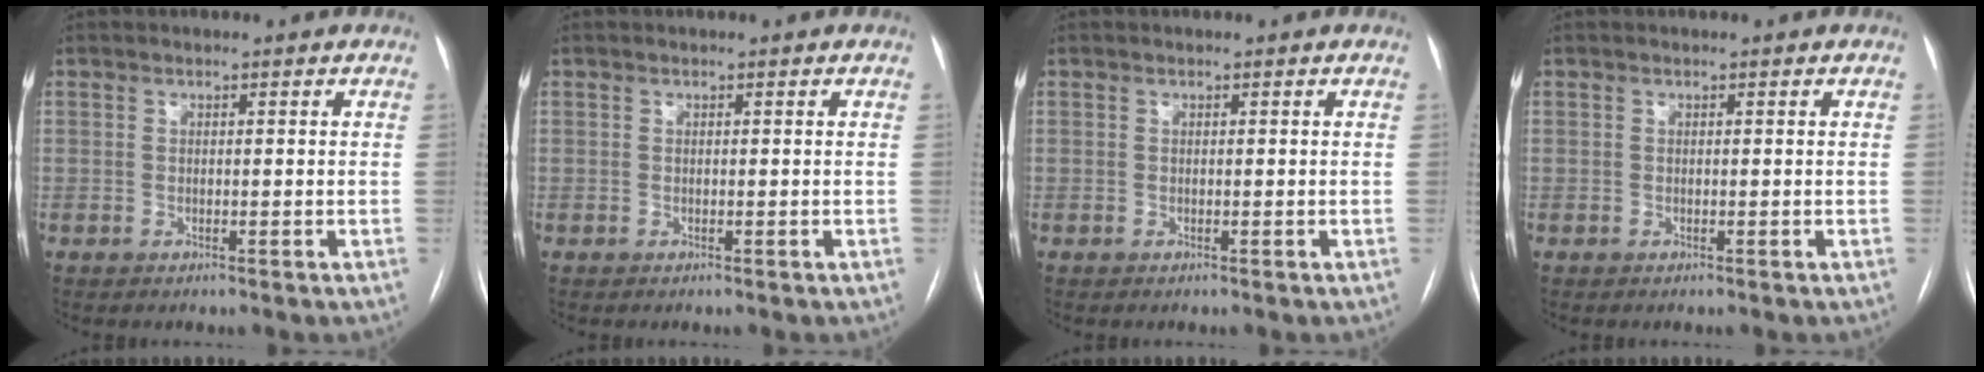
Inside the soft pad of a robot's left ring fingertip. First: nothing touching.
{"total": 0.0}
{"total": 0.0}
{"total": 0.0}